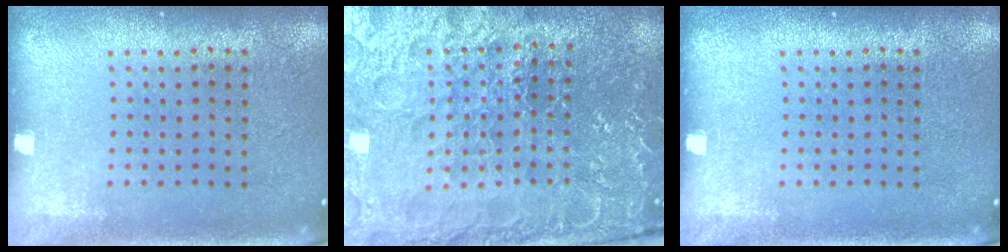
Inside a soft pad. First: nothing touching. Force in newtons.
{"total": 4.7, "press": 4.5, "slide": 1.3}
{"total": 0.0}